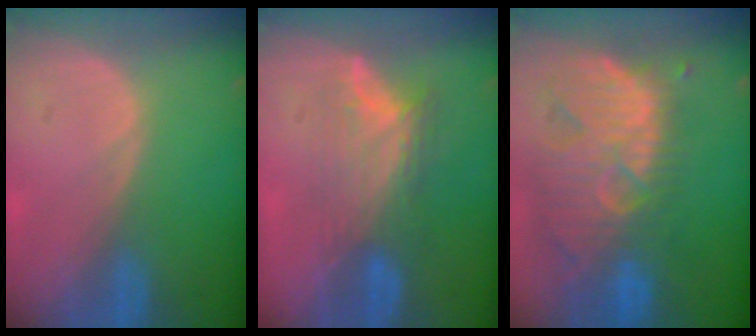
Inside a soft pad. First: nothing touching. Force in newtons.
{"total": 7.0, "press": 6.4, "slide": 2.8}
{"total": 13.1, "press": 11.4, "slide": 6.4}